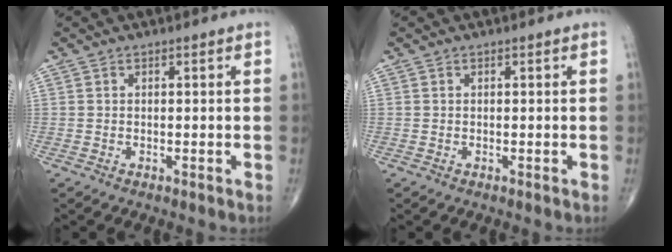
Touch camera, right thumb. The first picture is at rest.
{"total": 0.0}